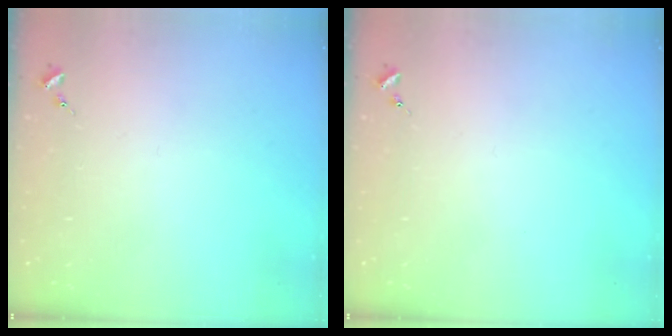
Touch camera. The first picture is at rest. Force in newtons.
{"total": 0.0}